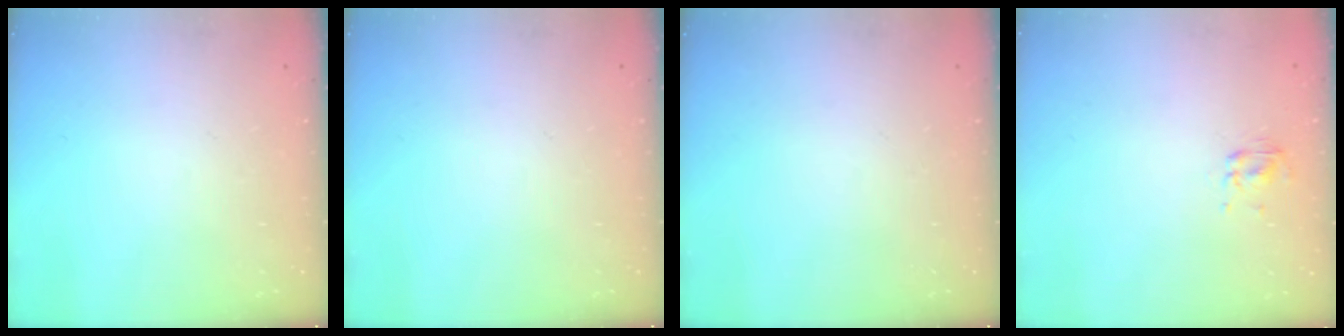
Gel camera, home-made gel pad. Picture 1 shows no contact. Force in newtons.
{"total": 0.0}
{"total": 0.0}
{"total": 2.8, "press": 2.6, "slide": 1.0}